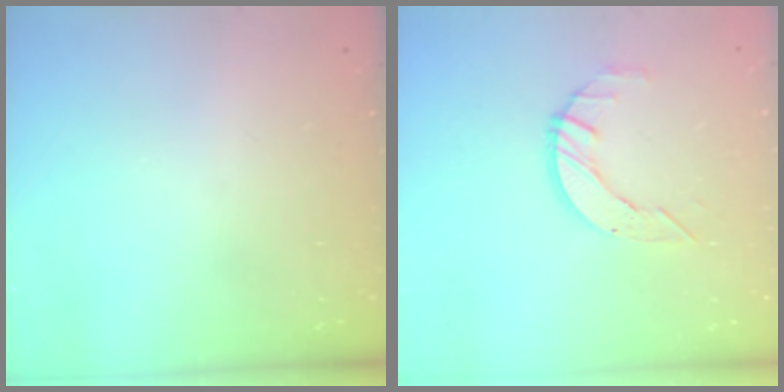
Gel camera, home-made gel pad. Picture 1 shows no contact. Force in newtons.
{"total": 5.7, "press": 5.7, "slide": 0.6}